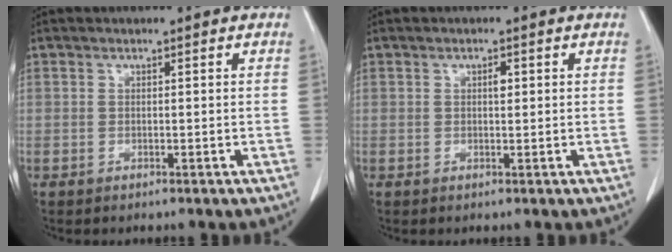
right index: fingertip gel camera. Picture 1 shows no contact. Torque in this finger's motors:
{"motor_torque": [0.01, 0.00, 0.02, 0.00]}